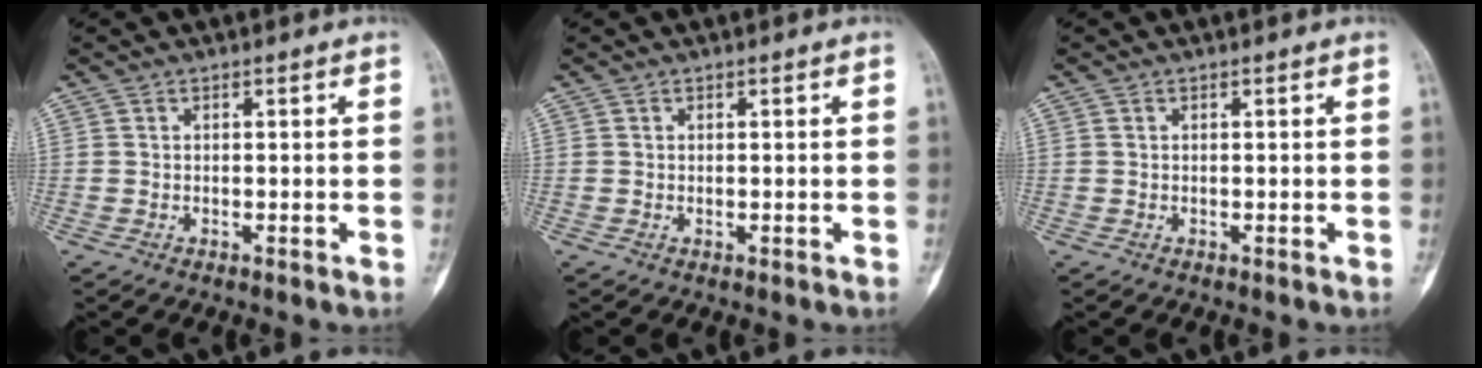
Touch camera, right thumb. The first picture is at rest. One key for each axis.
{"total": 0.0}
{"total": 0.0}